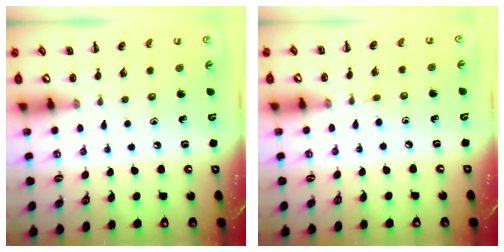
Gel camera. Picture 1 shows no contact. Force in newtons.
{"total": 3.2, "press": 3.0, "slide": 1.2}